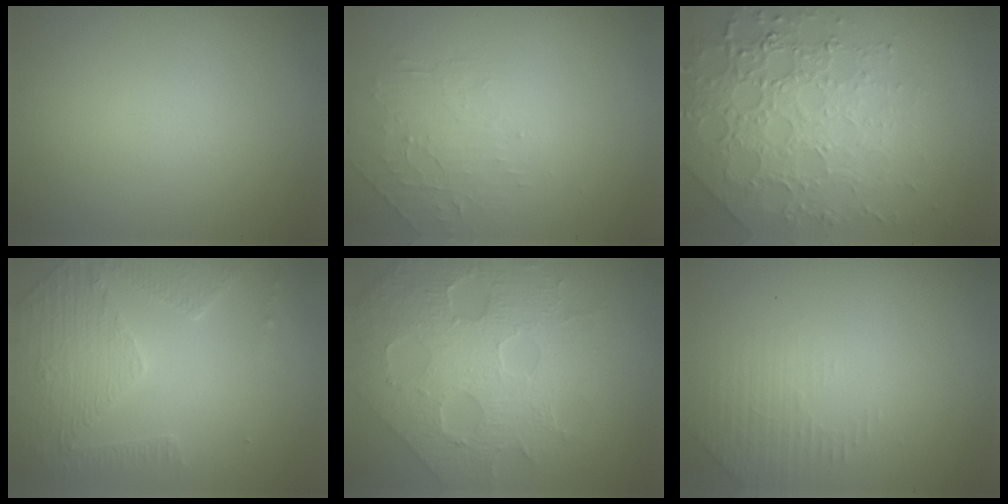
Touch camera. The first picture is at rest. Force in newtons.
{"total": 1.9, "press": 0.6, "slide": 1.8}
{"total": 7.8, "press": 5.5, "slide": 5.5}
{"total": 5.1, "press": 3.7, "slide": 3.6}
{"total": 9.7, "press": 6.8, "slide": 6.9}
{"total": 1.9, "press": 1.8, "slide": 0.6}